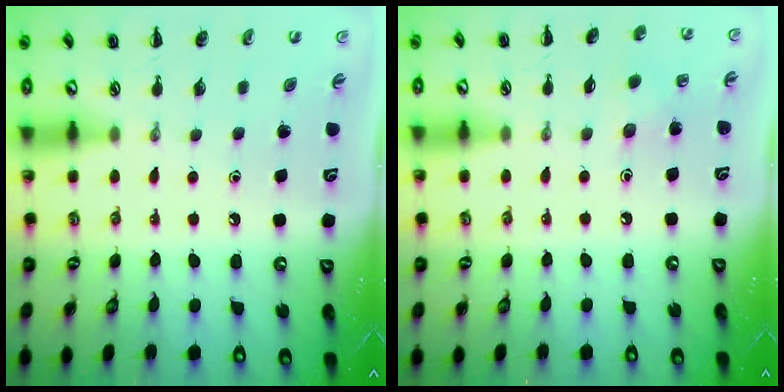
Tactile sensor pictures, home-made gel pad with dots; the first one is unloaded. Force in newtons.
{"total": 4.0, "press": 3.8, "slide": 1.2}